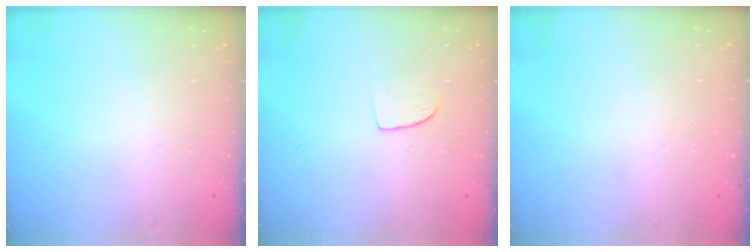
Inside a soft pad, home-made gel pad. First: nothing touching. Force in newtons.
{"total": 6.3, "press": 6.3, "slide": 0.5}
{"total": 0.0}